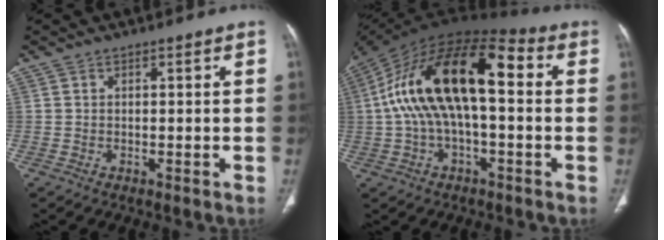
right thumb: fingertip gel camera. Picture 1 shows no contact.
{"total": 21.2, "force": [1.6, 9.7, 18.7], "torque": [-0.338, 0.052, 0.014]}